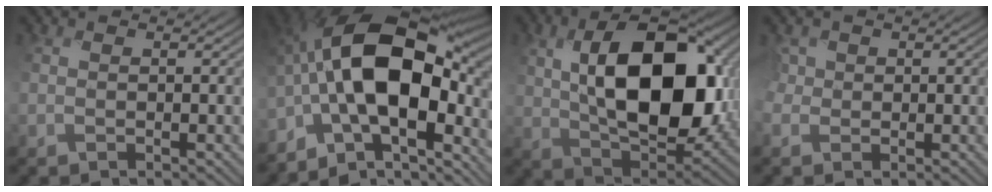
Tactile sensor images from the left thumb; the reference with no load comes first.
{"total": 18.2, "force": [-3.2, 9.7, 15.1], "torque": [-0.266, 0.017, -0.071]}
{"total": 16.8, "force": [2.3, 9.7, 13.5], "torque": [-0.237, 0.001, 0.047]}
{"total": 2.4, "force": [0.3, 2.2, 0.8], "torque": [-0.032, 0.003, 0.002]}